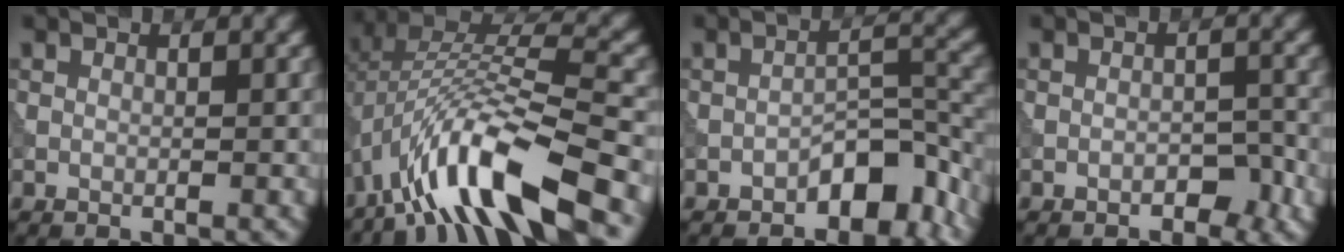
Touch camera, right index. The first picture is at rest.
{"total": 11.8, "force": [-6.5, 3.4, 9.3], "torque": [-0.170, 0.014, -0.122]}
{"total": 5.5, "force": [-3.4, 2.4, 3.6], "torque": [-0.041, 0.014, -0.055]}
{"total": 1.8, "force": [-1.1, 0.8, 1.1], "torque": [-0.014, 0.006, -0.016]}